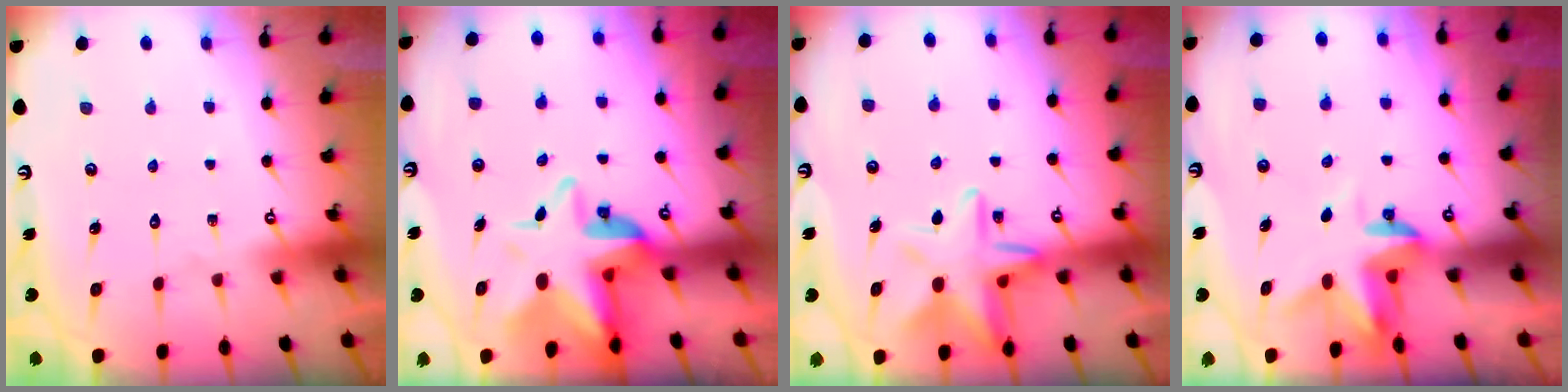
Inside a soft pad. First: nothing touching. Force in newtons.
{"total": 9.6, "press": 9.4, "slide": 2.0}
{"total": 13.0, "press": 13.0, "slide": 1.3}
{"total": 3.4, "press": 3.4, "slide": 0.3}